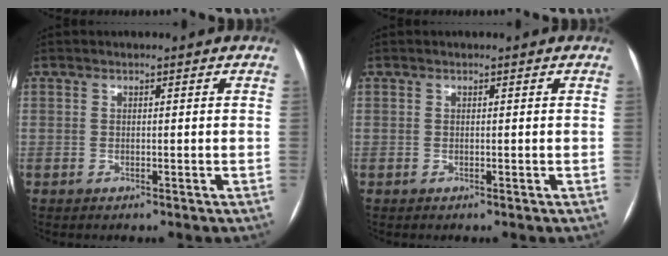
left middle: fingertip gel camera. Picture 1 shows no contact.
{"total": 0.0}